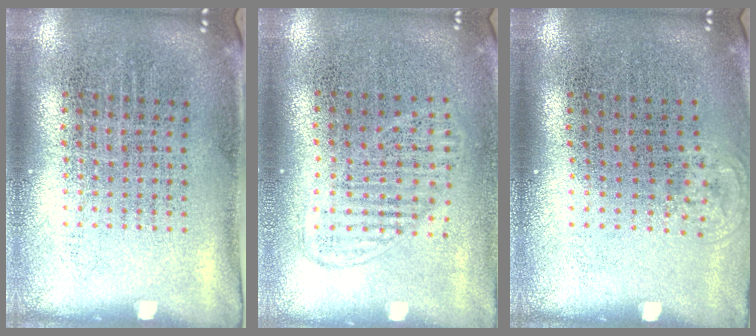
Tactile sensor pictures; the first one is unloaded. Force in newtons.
{"total": 1.3, "press": 1.2, "slide": 0.6}
{"total": 0.6, "press": 0.4, "slide": 0.3}